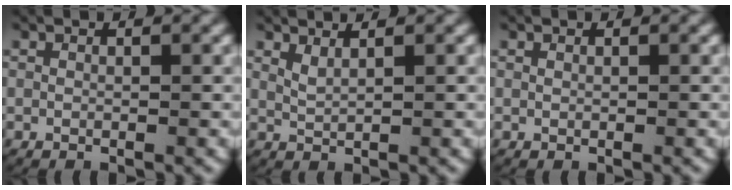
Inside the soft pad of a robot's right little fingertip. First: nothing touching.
{"total": 1.6, "force": [1.2, 0.4, 1.0], "torque": [-0.023, -0.002, 0.027]}
{"total": 0.0}